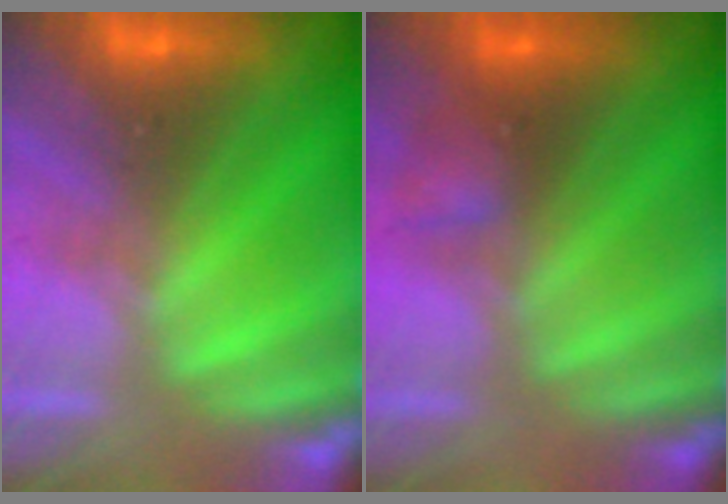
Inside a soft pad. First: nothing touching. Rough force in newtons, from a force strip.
{"total": 1.9}